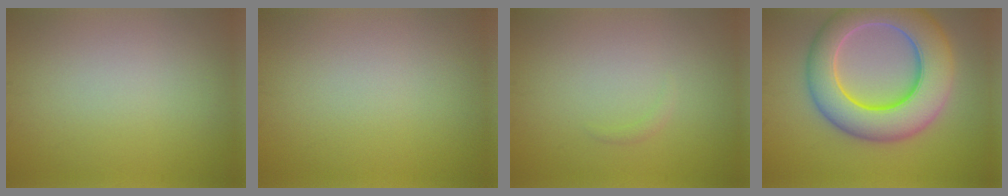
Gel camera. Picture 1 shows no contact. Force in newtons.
{"total": 0.0}
{"total": 0.5, "press": 0.5, "slide": 0.1}
{"total": 11.4, "press": 11.4, "slide": 0.3}